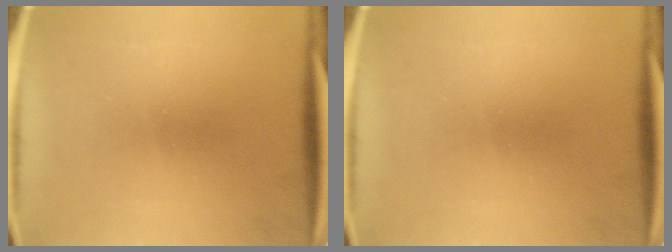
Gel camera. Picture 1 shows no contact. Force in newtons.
{"total": 0.0}